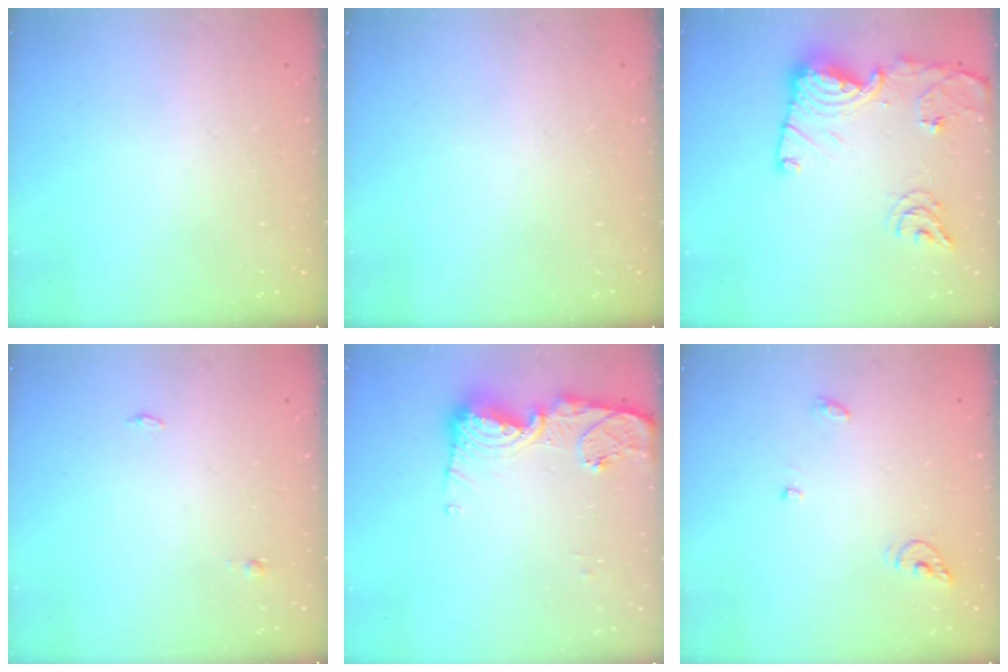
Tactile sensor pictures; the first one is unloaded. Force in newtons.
{"total": 0.0}
{"total": 16.5, "press": 16.5, "slide": 1.7}
{"total": 7.6, "press": 3.3, "slide": 6.8}
{"total": 13.5, "press": 13.4, "slide": 1.3}
{"total": 5.7, "press": 5.7, "slide": 0.5}